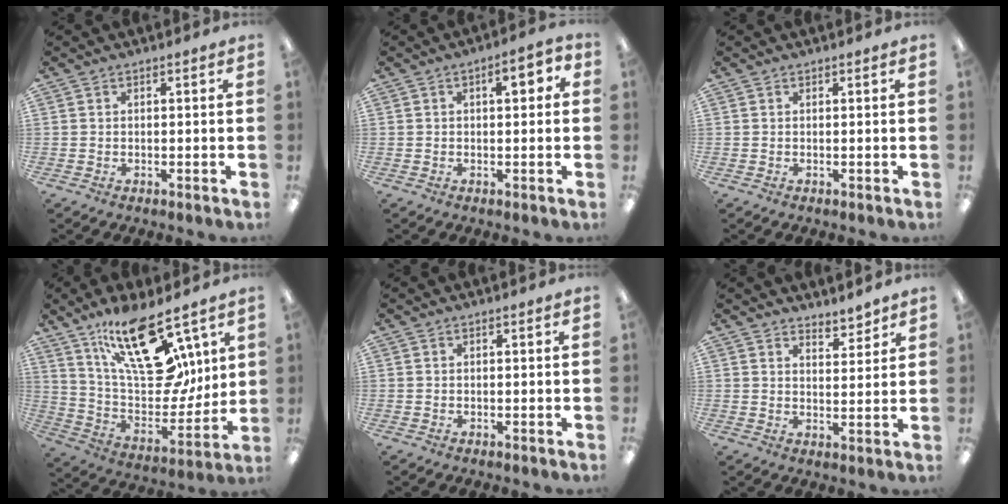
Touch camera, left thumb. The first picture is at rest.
{"total": 5.8, "force": [1.2, 2.7, 5.0], "torque": [-0.065, 0.003, 0.012]}
{"total": 0.0}
{"total": 24.4, "force": [14.3, 10.7, 16.7], "torque": [-0.292, -0.083, 0.243]}
{"total": 0.0}
{"total": 4.2, "force": [4.0, 1.0, 0.6], "torque": [0.006, -0.030, 0.071]}